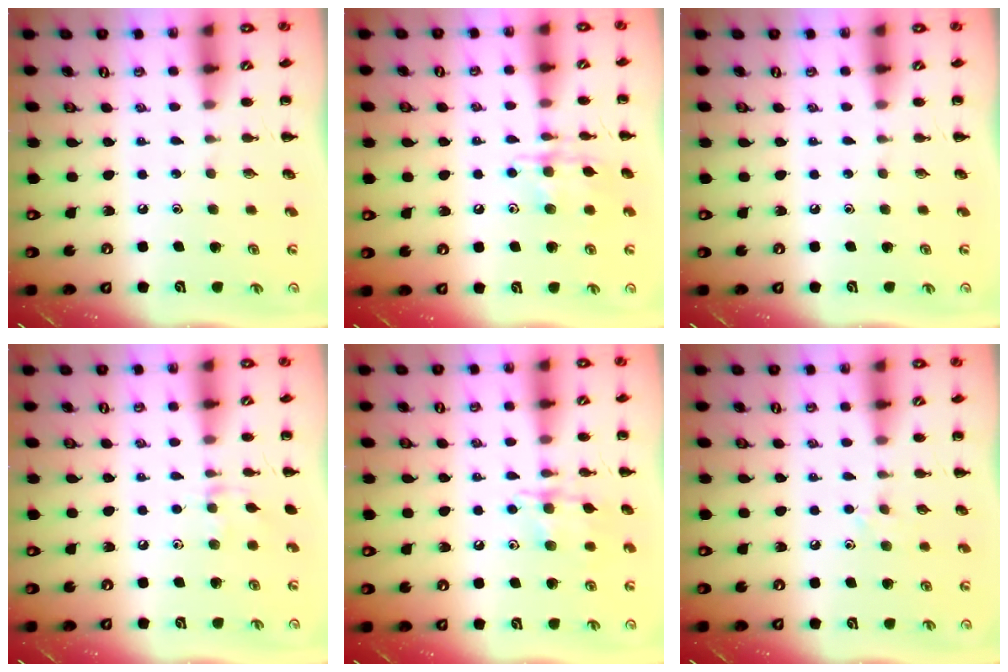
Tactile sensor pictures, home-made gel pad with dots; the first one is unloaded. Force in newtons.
{"total": 10.8, "press": 10.7, "slide": 0.7}
{"total": 0.0}
{"total": 4.9, "press": 4.7, "slide": 1.3}
{"total": 10.9, "press": 10.8, "slide": 0.6}
{"total": 4.9, "press": 4.6, "slide": 1.5}